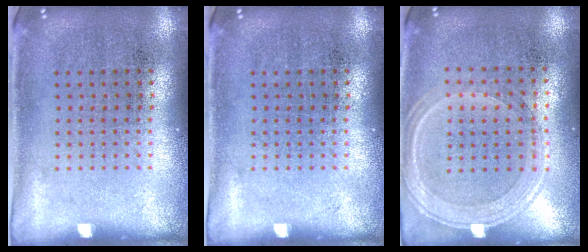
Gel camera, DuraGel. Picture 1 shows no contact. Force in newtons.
{"total": 0.0}
{"total": 1.0, "press": 0.9, "slide": 0.3}